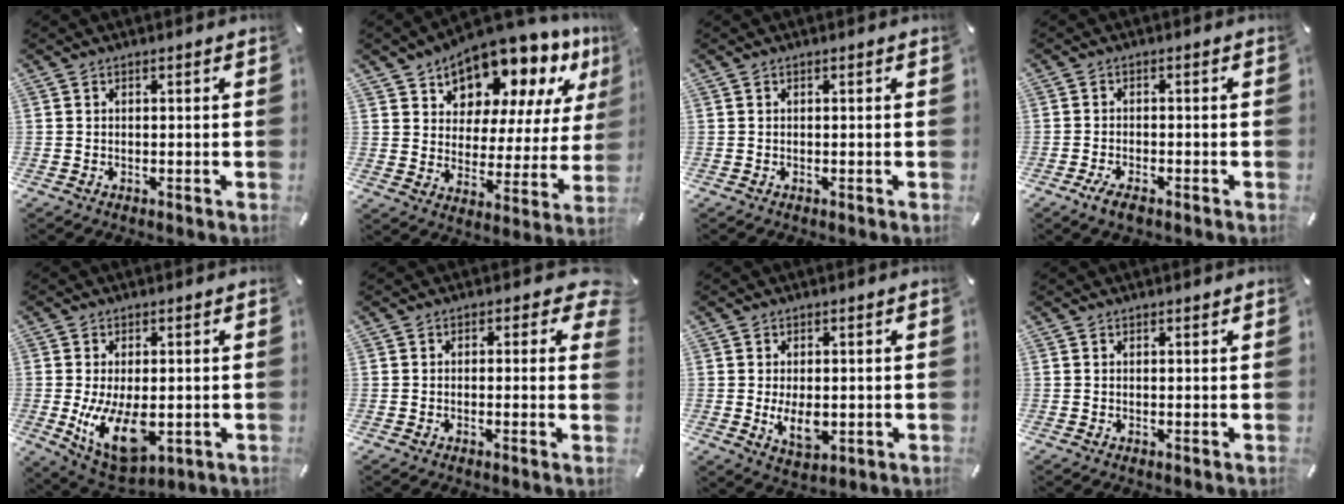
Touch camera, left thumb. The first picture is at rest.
{"total": 13.1, "force": [11.8, 5.3, 2.1], "torque": [-0.042, -0.127, 0.201]}
{"total": 0.0}
{"total": 2.9, "force": [-2.0, 1.2, 1.8], "torque": [-0.042, 0.005, -0.039]}
{"total": 12.4, "force": [-1.1, 7.1, 10.2], "torque": [-0.177, -0.021, -0.012]}
{"total": 3.7, "force": [1.0, 2.5, 2.6], "torque": [-0.022, 0.001, 0.011]}
{"total": 6.0, "force": [-0.3, 3.9, 4.6], "torque": [-0.084, -0.006, -0.006]}
{"total": 0.6, "force": [0.5, 0.3, 0.0], "torque": [0.000, 0.000, 0.010]}